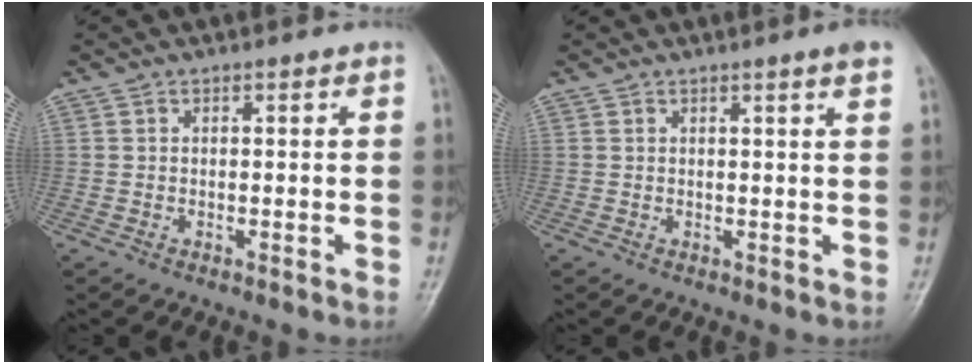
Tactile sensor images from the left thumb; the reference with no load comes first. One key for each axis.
{"total": 2.6, "fx": 1.7, "fy": -0.2, "fz": 2.0, "tx": -0.028, "ty": -0.005, "tz": 0.022}